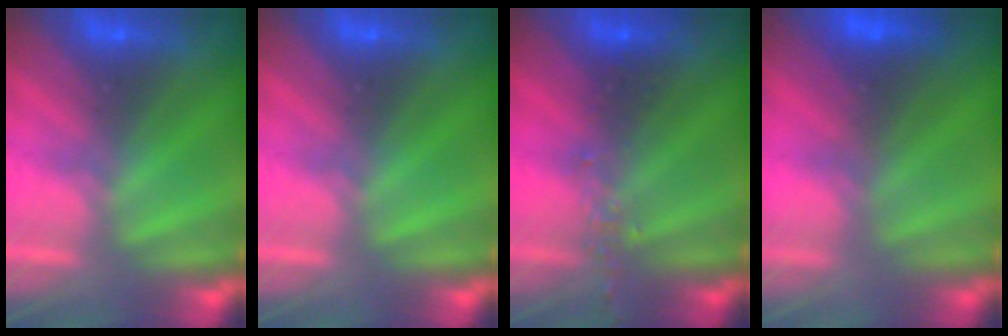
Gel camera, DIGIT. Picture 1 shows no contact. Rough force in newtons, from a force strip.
{"total": 0.0}
{"total": 2.4}
{"total": 8.0}